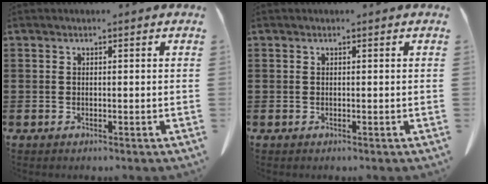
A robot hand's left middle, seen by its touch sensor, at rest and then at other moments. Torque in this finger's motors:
{"motor_torque": [-0.02, 0.02, 0.00, 0.00]}